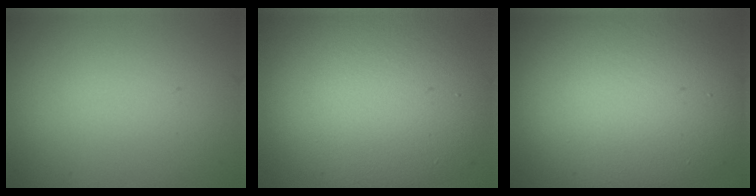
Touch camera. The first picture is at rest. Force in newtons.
{"total": 10.9, "press": 10.9, "slide": 0.9}
{"total": 12.9, "press": 12.8, "slide": 1.0}